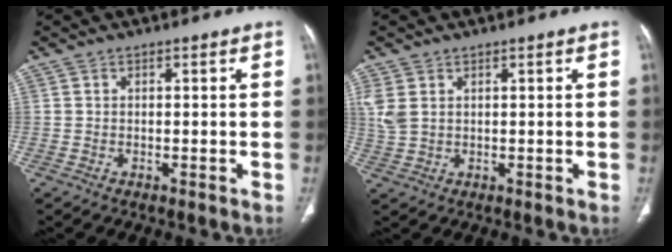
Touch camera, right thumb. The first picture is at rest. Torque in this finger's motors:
{"motor_torque": [-0.14, 1.36, 0.47, 0.93, 0.04]}